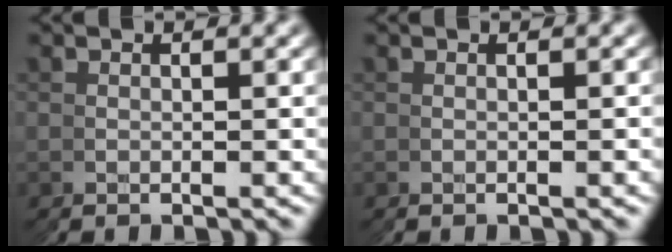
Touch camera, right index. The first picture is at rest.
{"total": 0.0}